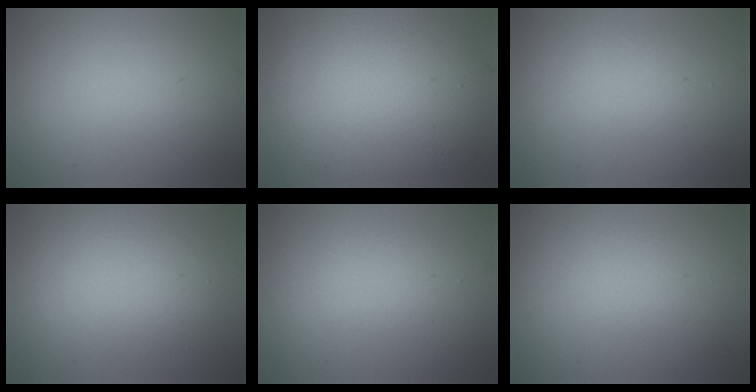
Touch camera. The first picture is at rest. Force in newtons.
{"total": 9.4, "press": 9.4, "slide": 0.9}
{"total": 1.3, "press": 1.3, "slide": 0.1}
{"total": 4.4, "press": 4.4, "slide": 0.3}
{"total": 1.3, "press": 1.3, "slide": 0.1}
{"total": 1.1, "press": 1.1, "slide": 0.0}